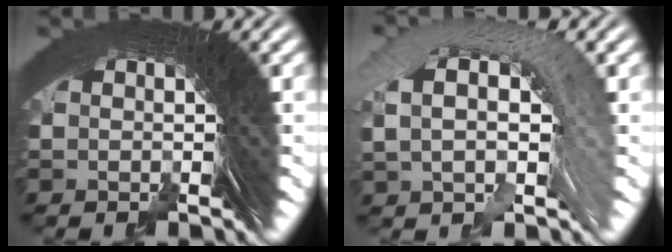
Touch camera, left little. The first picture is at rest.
{"total": 5.8, "force": [1.4, 3.1, 4.8], "torque": [-0.068, 0.041, 0.010]}